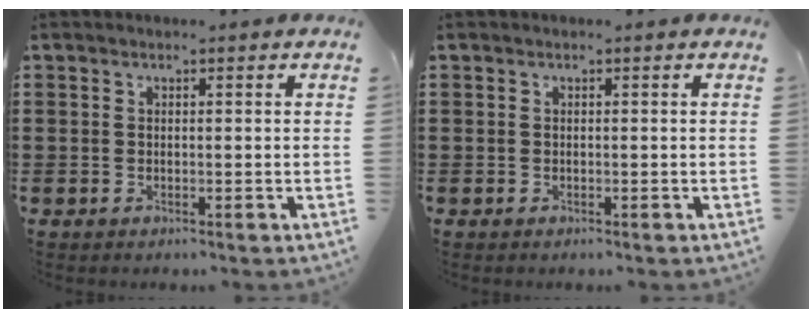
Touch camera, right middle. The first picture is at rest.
{"total": 0.0}